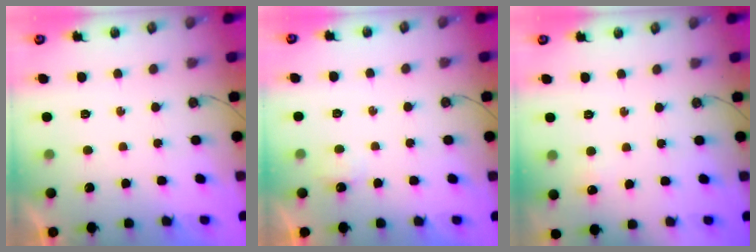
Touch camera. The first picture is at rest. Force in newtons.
{"total": 2.6, "press": 2.6, "slide": 0.4}
{"total": 4.3, "press": 4.2, "slide": 0.6}